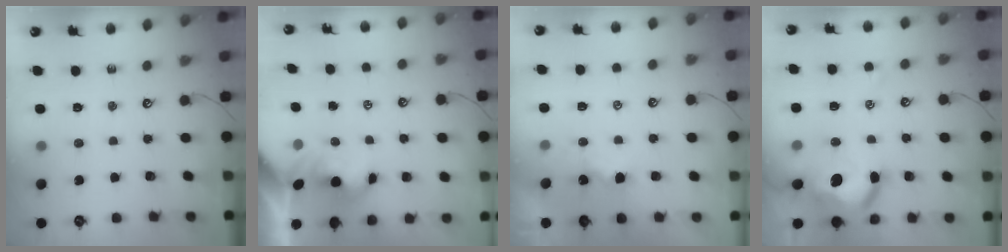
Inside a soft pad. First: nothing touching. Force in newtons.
{"total": 0.6, "press": 0.4, "slide": 0.4}
{"total": 3.0, "press": 3.0, "slide": 0.0}
{"total": 9.4, "press": 9.2, "slide": 1.9}